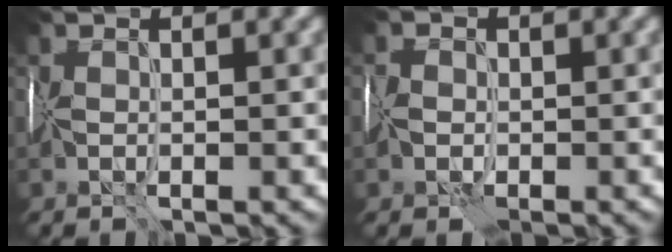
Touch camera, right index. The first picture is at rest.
{"total": 0.8, "force": [0.0, 0.7, -0.4], "torque": [0.014, 0.005, -0.004]}